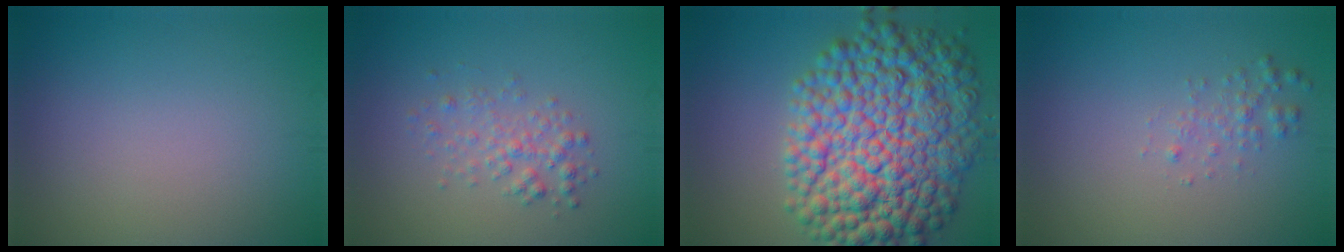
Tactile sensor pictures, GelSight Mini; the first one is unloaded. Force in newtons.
{"total": 2.0, "press": 2.0, "slide": 0.1}
{"total": 13.8, "press": 13.8, "slide": 0.1}
{"total": 1.3, "press": 1.3, "slide": 0.0}